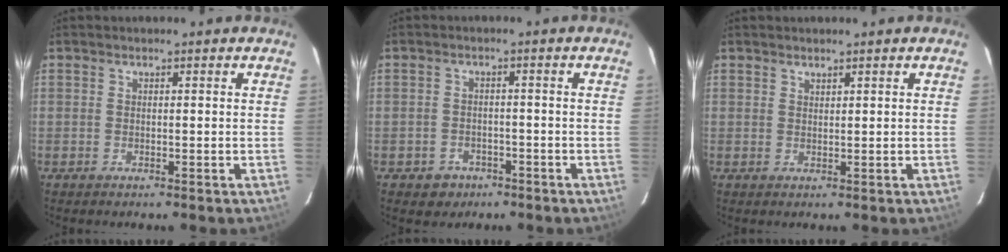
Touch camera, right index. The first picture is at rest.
{"total": 4.4, "force": [-2.5, 3.5, 0.8], "torque": [-0.030, 0.011, -0.031]}
{"total": 0.8, "force": [0.8, 0.2, 0.0], "torque": [-0.001, 0.000, 0.016]}